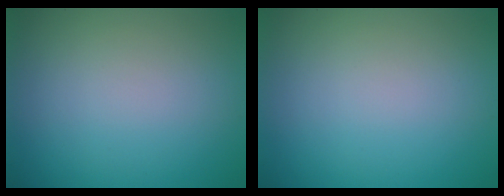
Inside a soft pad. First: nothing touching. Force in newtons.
{"total": 0.0}